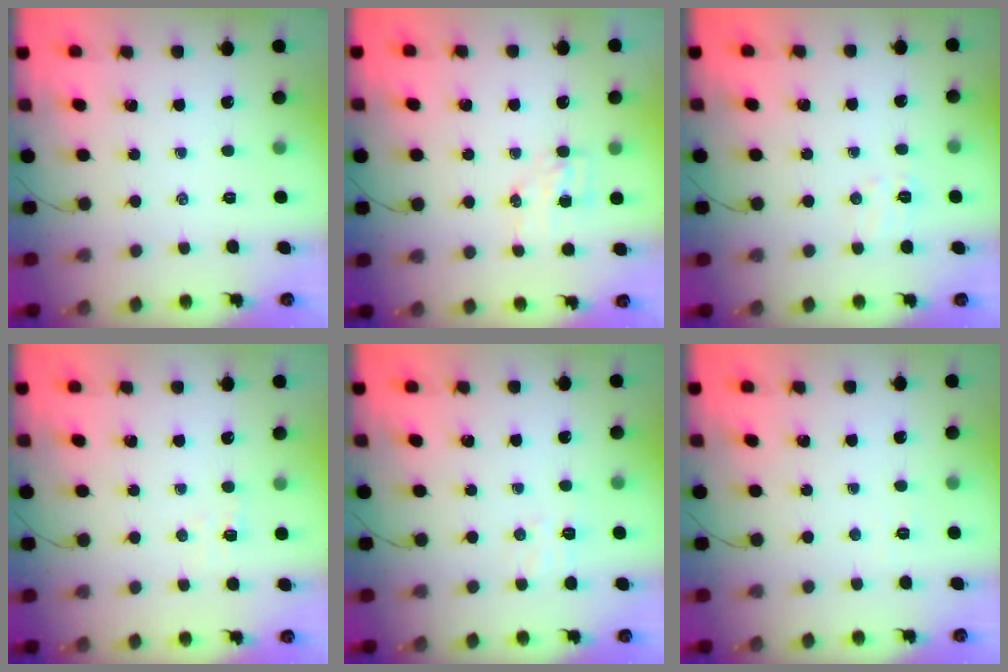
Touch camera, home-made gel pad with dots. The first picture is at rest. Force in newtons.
{"total": 4.3, "press": 4.3, "slide": 0.7}
{"total": 4.9, "press": 4.7, "slide": 1.3}
{"total": 3.0, "press": 2.9, "slide": 0.9}
{"total": 5.2, "press": 5.0, "slide": 1.2}
{"total": 2.4, "press": 2.3, "slide": 0.7}